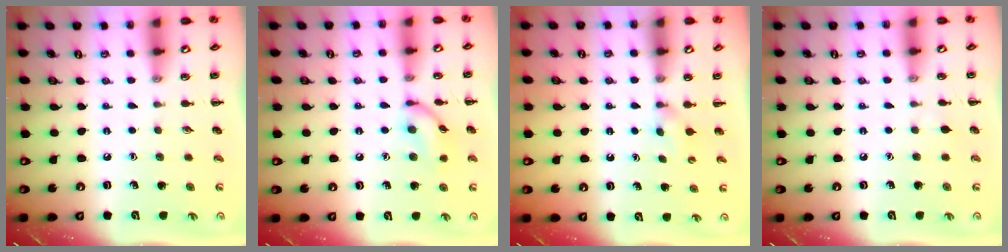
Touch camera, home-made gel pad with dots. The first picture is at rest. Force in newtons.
{"total": 10.7, "press": 10.7, "slide": 0.5}
{"total": 2.4, "press": 2.1, "slide": 1.0}
{"total": 2.7, "press": 2.5, "slide": 1.0}